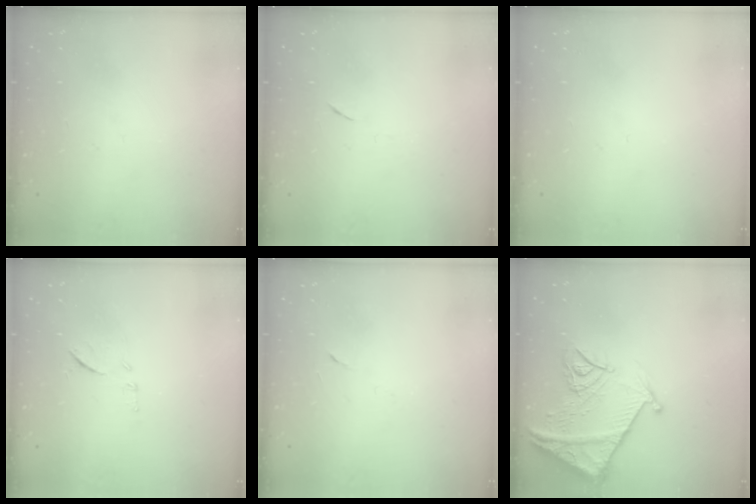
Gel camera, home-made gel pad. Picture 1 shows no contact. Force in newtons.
{"total": 3.8, "press": 3.7, "slide": 0.7}
{"total": 0.0}
{"total": 8.2, "press": 8.2, "slide": 0.6}
{"total": 2.9, "press": 2.7, "slide": 1.0}
{"total": 14.9, "press": 14.8, "slide": 1.6}